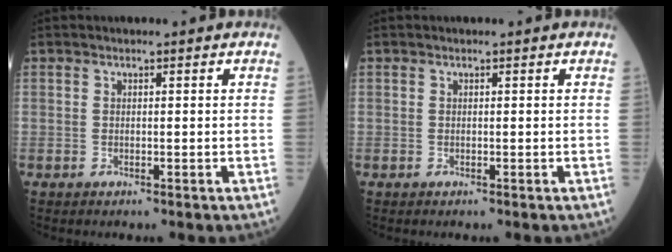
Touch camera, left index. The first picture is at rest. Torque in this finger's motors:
{"motor_torque": [0.00, 0.00, -0.01, 0.00]}